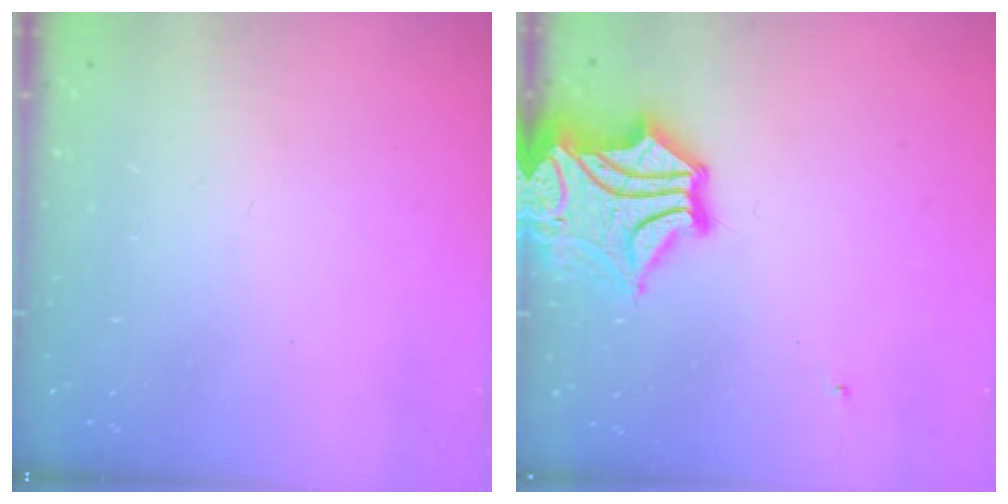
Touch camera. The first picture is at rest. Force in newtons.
{"total": 7.6, "press": 7.2, "slide": 2.3}